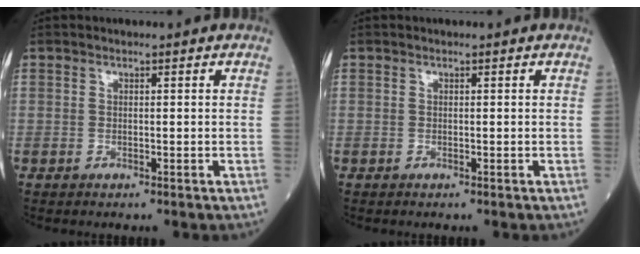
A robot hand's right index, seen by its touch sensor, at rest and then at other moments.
{"total": 0.0}